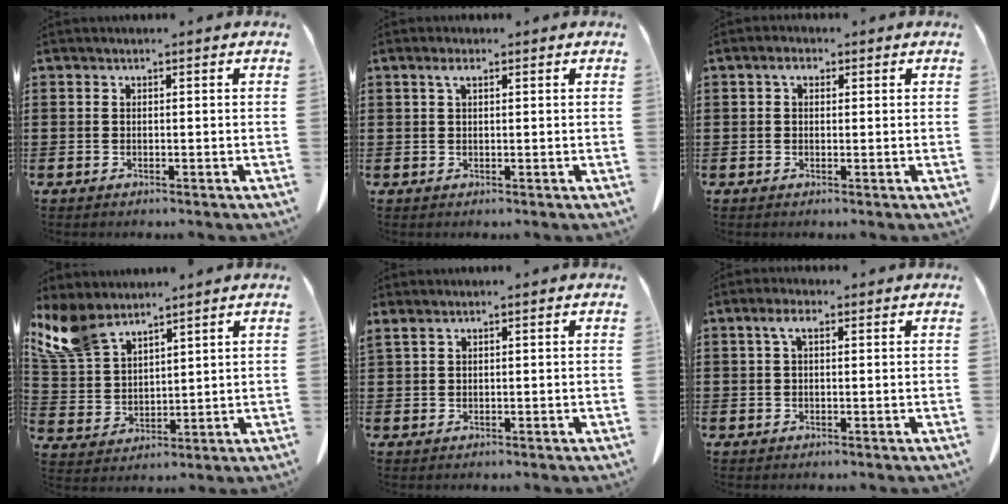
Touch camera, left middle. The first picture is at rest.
{"total": 1.9, "force": [0.8, 0.7, 1.6], "torque": [-0.035, 0.006, 0.013]}
{"total": 1.9, "force": [0.7, 1.2, 1.3], "torque": [-0.030, 0.008, 0.012]}
{"total": 8.0, "force": [6.3, 3.5, 3.5], "torque": [-0.103, -0.016, 0.120]}
{"total": 1.2, "force": [0.9, 0.2, 0.8], "torque": [-0.021, -0.003, 0.019]}
{"total": 3.1, "force": [1.1, 1.3, 2.6], "torque": [-0.057, 0.008, 0.018]}